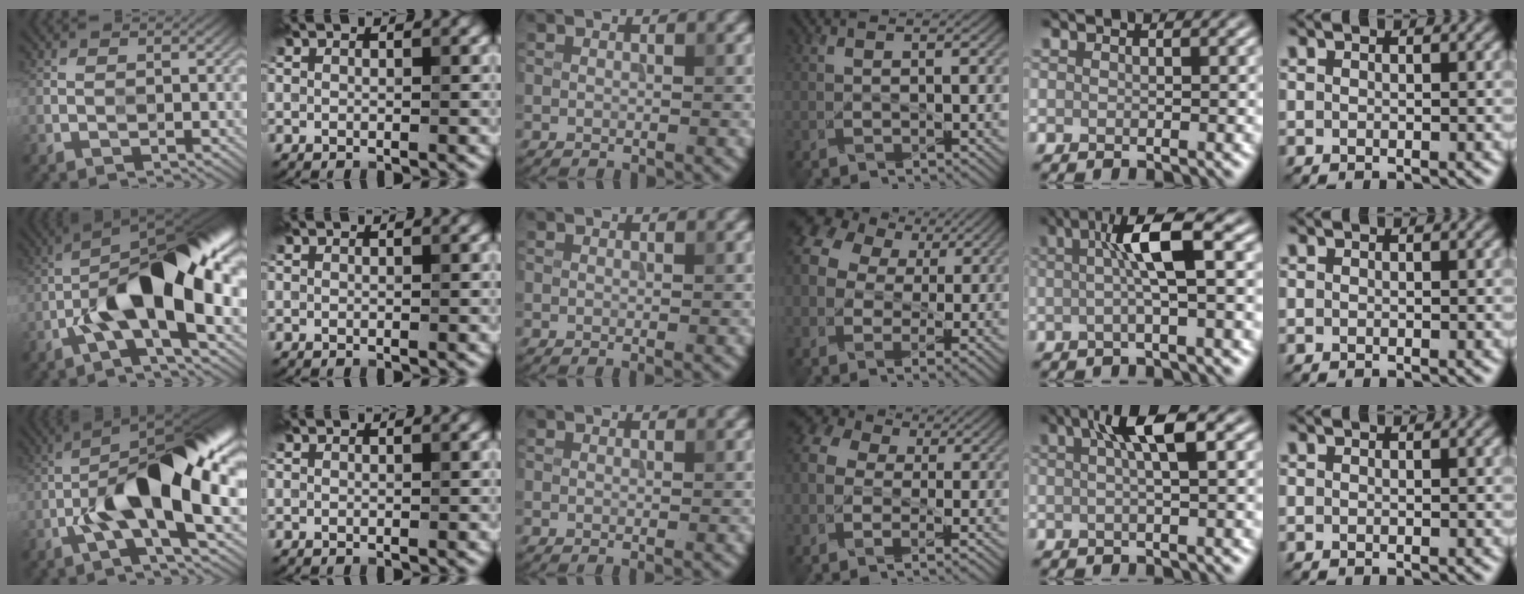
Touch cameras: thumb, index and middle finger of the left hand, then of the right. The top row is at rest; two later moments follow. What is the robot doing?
{"motion": "wipe", "object": "mirror"}